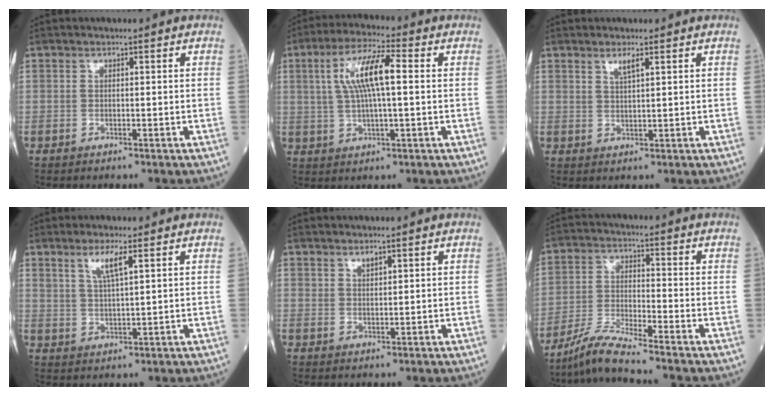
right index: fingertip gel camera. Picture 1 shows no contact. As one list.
[{"total": 9.3, "force": [1.7, 1.6, 9.0], "torque": [-0.180, 0.018, 0.032]}, {"total": 2.0, "force": [1.3, 0.1, 1.5], "torque": [-0.034, 0.000, 0.026]}, {"total": 4.3, "force": [2.4, 0.3, 3.5], "torque": [-0.072, -0.001, 0.048]}, {"total": 1.4, "force": [1.1, 0.4, 0.7], "torque": [-0.013, -0.001, 0.021]}, {"total": 6.4, "force": [-5.7, -1.5, 2.4], "torque": [-0.058, -0.025, -0.114]}]